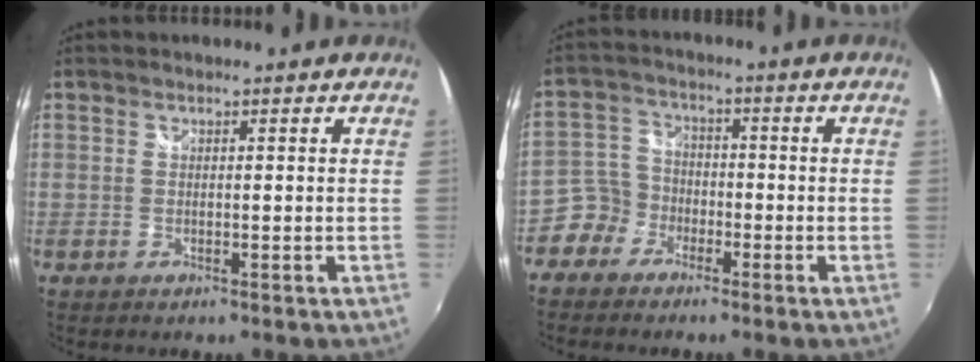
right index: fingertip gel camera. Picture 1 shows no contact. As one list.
[{"total": 5.4, "force": [-3.6, 4.1, 0.2], "torque": [-0.011, 0.025, -0.078]}]